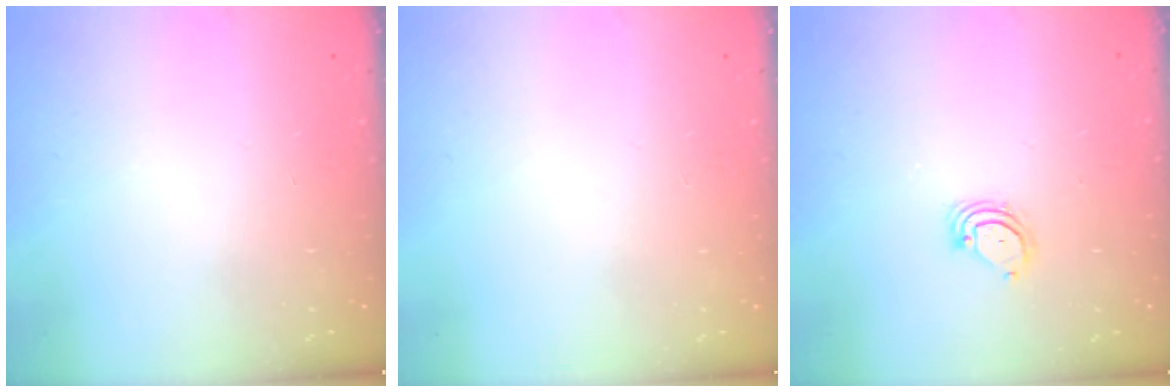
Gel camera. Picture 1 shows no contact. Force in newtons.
{"total": 0.0}
{"total": 3.1, "press": 3.1, "slide": 0.3}